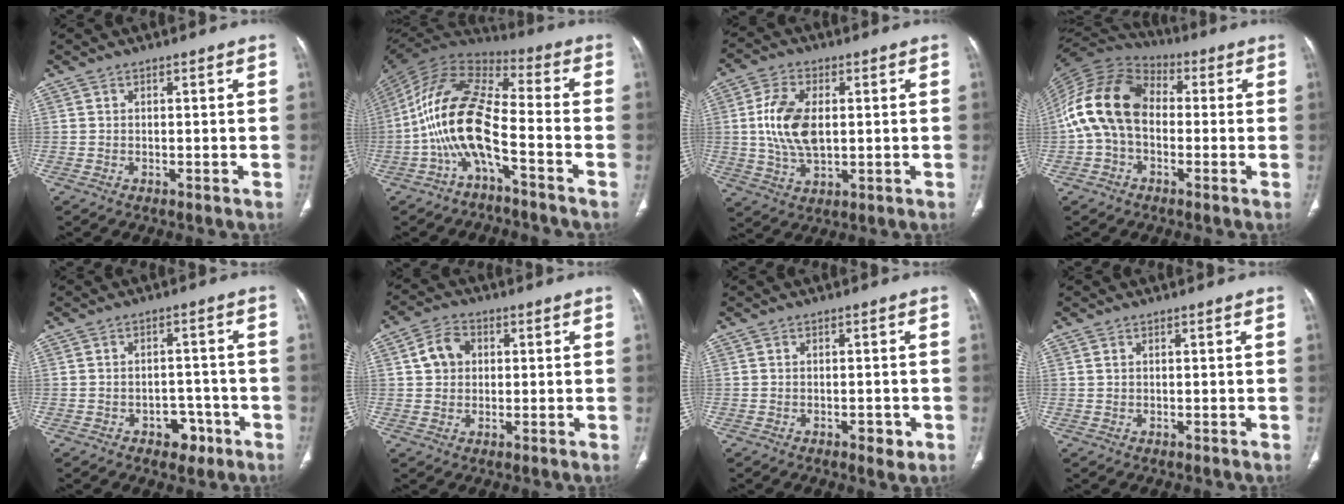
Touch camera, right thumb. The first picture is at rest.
{"total": 14.9, "force": [-5.1, 5.2, 12.9], "torque": [-0.264, 0.073, -0.105]}
{"total": 11.2, "force": [1.1, 6.4, 9.2], "torque": [-0.181, -0.002, 0.026]}
{"total": 15.5, "force": [-0.6, 10.7, 11.2], "torque": [-0.217, 0.038, -0.023]}
{"total": 4.9, "force": [-2.6, 3.5, 2.2], "torque": [-0.004, 0.026, -0.031]}
{"total": 5.7, "force": [1.2, 4.6, 3.2], "torque": [-0.046, 0.007, 0.018]}
{"total": 2.3, "force": [-1.0, 1.2, 1.7], "torque": [-0.014, 0.002, -0.010]}
{"total": 0.7, "force": [0.4, 0.4, 0.4], "torque": [-0.009, 0.002, 0.008]}